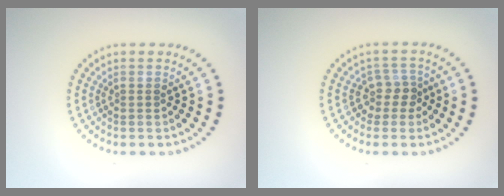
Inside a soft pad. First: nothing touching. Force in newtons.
{"total": 2.2, "press": 1.7, "slide": 1.4}